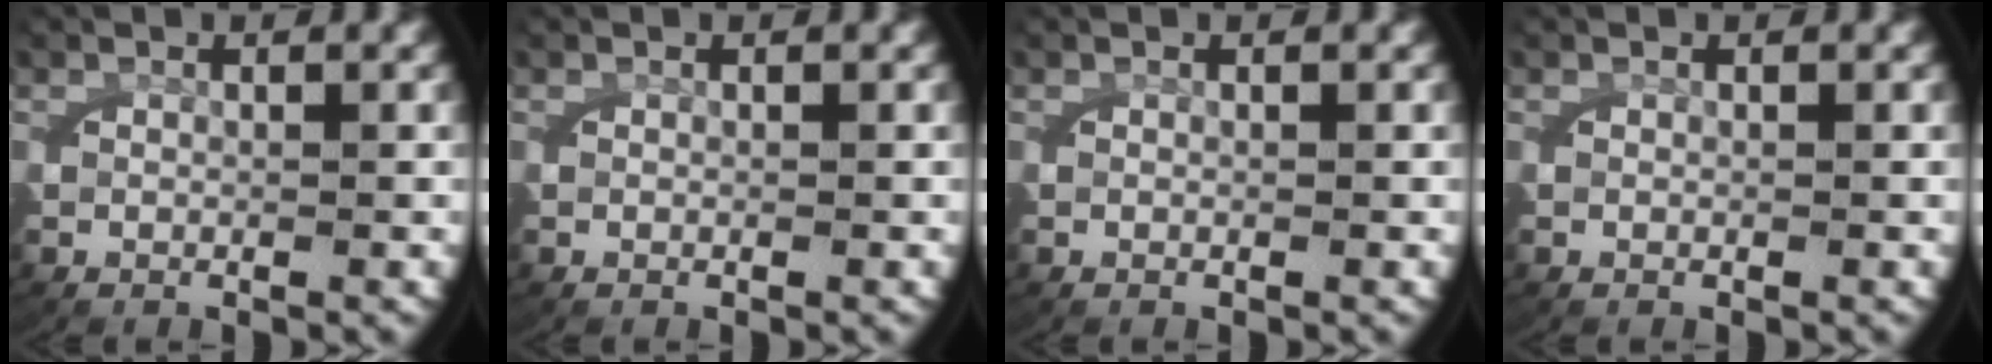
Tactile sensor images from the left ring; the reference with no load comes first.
{"total": 0.0}
{"total": 0.0}
{"total": 0.0}